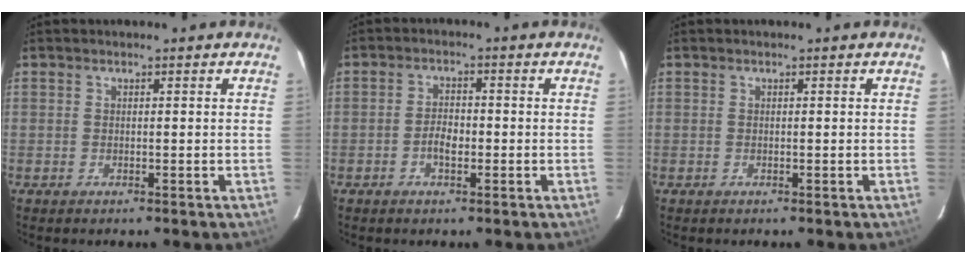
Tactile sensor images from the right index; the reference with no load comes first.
{"total": 3.0, "force": [-1.2, 1.5, 2.4], "torque": [-0.050, 0.005, -0.021]}
{"total": 0.0}